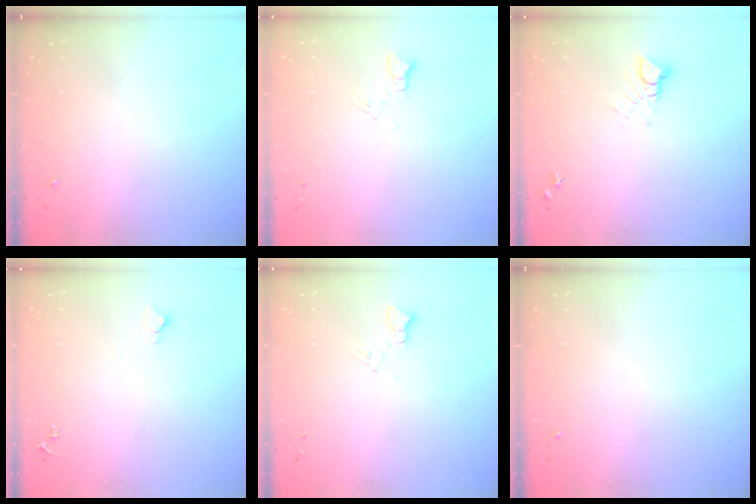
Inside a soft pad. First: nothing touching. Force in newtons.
{"total": 5.3, "press": 5.3, "slide": 0.4}
{"total": 4.1, "press": 4.1, "slide": 0.2}
{"total": 4.4, "press": 4.4, "slide": 0.4}
{"total": 5.3, "press": 5.3, "slide": 0.4}
{"total": 0.0}